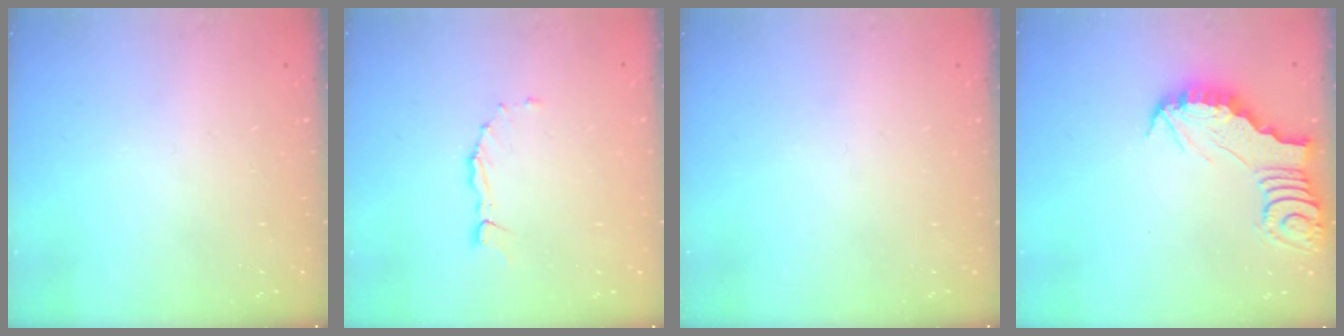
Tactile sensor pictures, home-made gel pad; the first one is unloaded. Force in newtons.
{"total": 2.2, "press": 2.2, "slide": 0.3}
{"total": 0.0}
{"total": 3.0, "press": 2.9, "slide": 0.3}